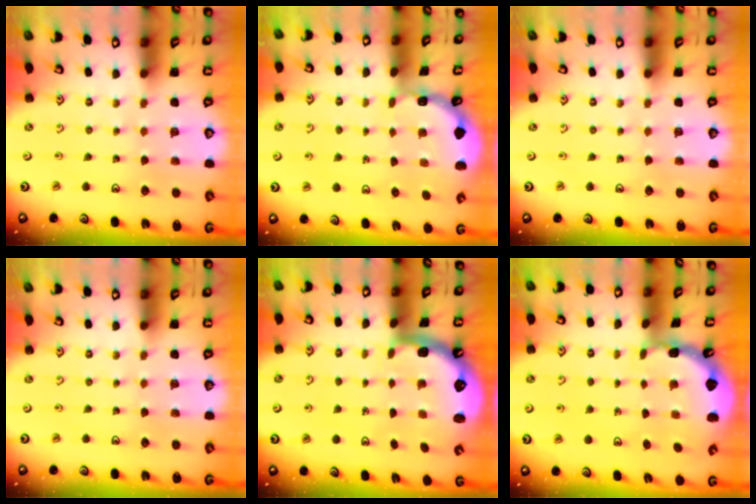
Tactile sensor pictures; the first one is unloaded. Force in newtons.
{"total": 1.0, "press": 0.9, "slide": 0.2}
{"total": 0.0}
{"total": 0.0}
{"total": 1.7, "press": 1.5, "slide": 0.7}
{"total": 1.8, "press": 1.8, "slide": 0.1}